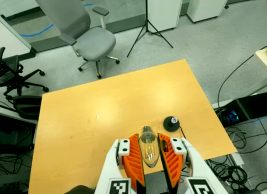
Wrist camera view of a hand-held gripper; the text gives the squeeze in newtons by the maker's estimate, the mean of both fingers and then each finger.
{"total": 12.3, "left": 12.8, "right": 11.8}